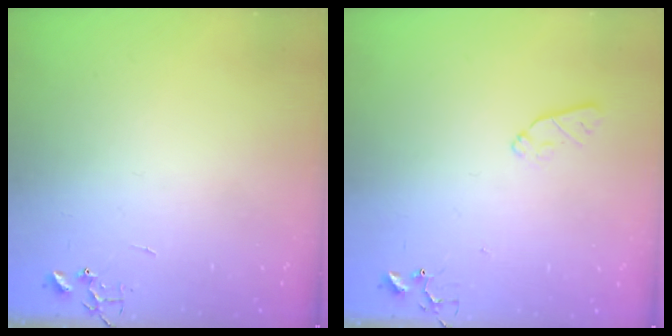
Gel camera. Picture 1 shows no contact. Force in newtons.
{"total": 5.9, "press": 5.8, "slide": 0.8}